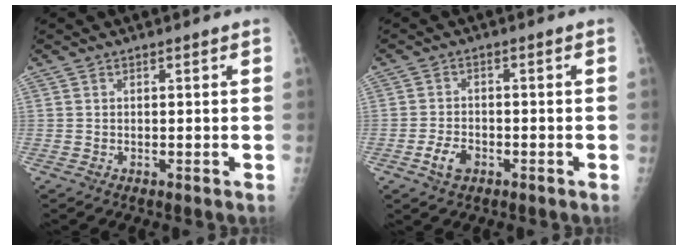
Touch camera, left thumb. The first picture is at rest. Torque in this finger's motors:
{"motor_torque": [-0.76, 0.65, 0.21, 0.13, 0.00]}